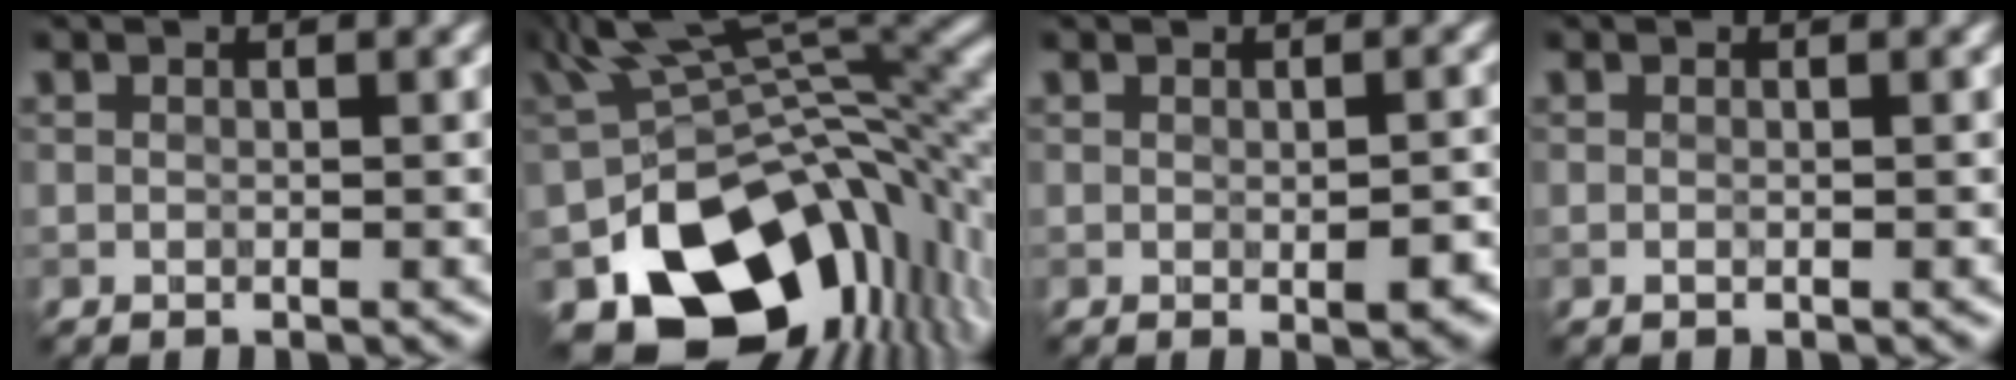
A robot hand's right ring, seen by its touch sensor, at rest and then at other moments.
{"total": 14.2, "force": [-4.1, 9.5, 9.7], "torque": [-0.155, -0.021, -0.056]}
{"total": 2.6, "force": [-0.9, 0.7, 2.4], "torque": [-0.033, -0.005, -0.003]}
{"total": 0.5, "force": [0.1, 0.2, 0.4], "torque": [-0.005, -0.001, -0.006]}